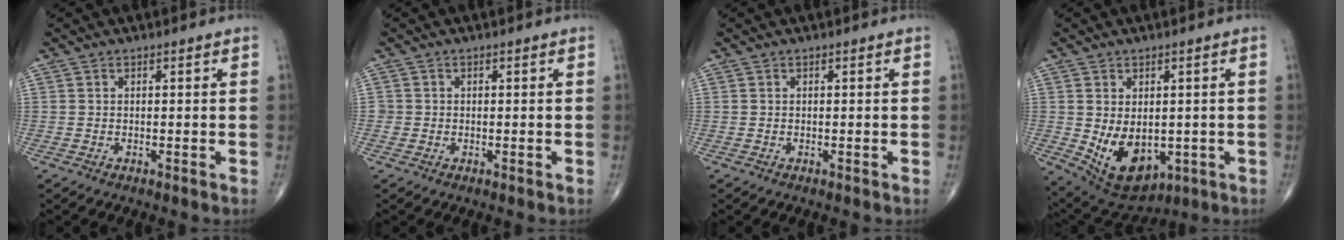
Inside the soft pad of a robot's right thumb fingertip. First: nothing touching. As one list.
[{"total": 1.1, "force": [-0.2, 1.0, 0.0], "torque": [0.006, 0.006, -0.007]}, {"total": 0.0}, {"total": 11.3, "force": [-1.6, 7.4, 8.4], "torque": [-0.118, -0.010, 0.003]}]